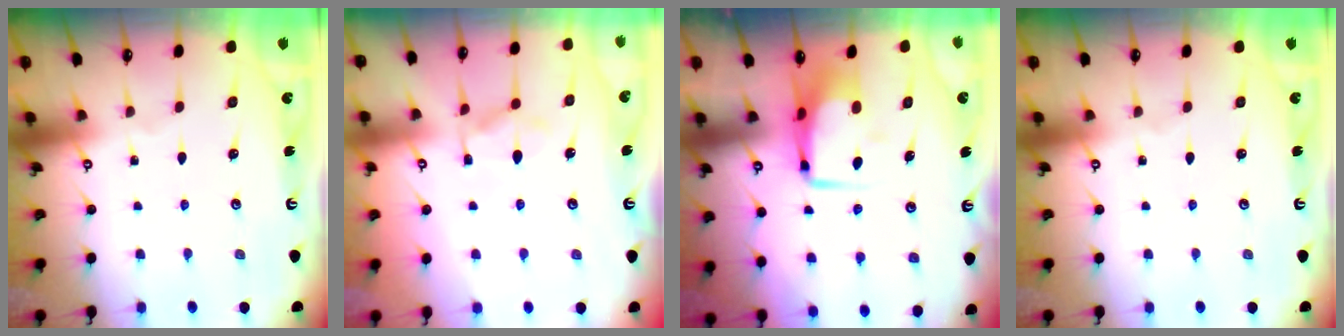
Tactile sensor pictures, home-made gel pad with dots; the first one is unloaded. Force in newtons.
{"total": 2.0, "press": 1.5, "slide": 1.3}
{"total": 6.5, "press": 6.4, "slide": 1.3}
{"total": 0.0}